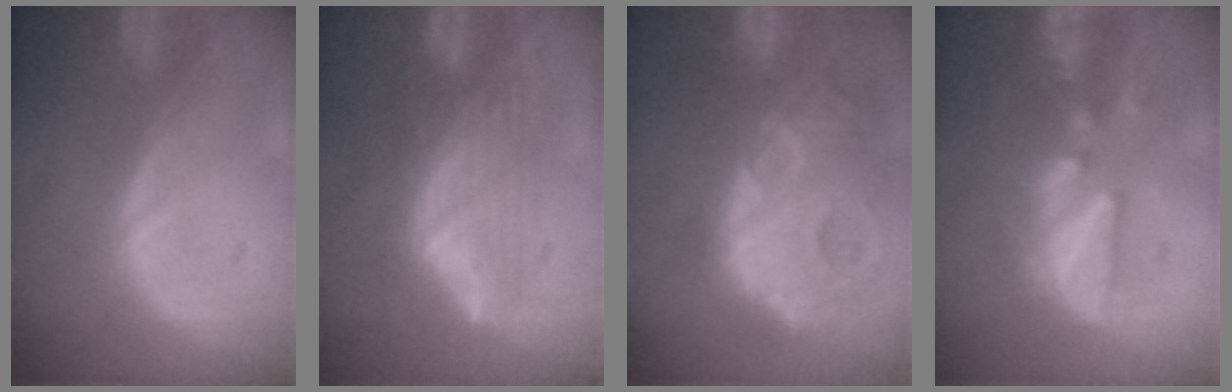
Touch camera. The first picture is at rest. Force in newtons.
{"total": 8.1, "press": 6.8, "slide": 4.5}
{"total": 14.8, "press": 12.6, "slide": 7.6}
{"total": 7.9, "press": 7.8, "slide": 1.4}